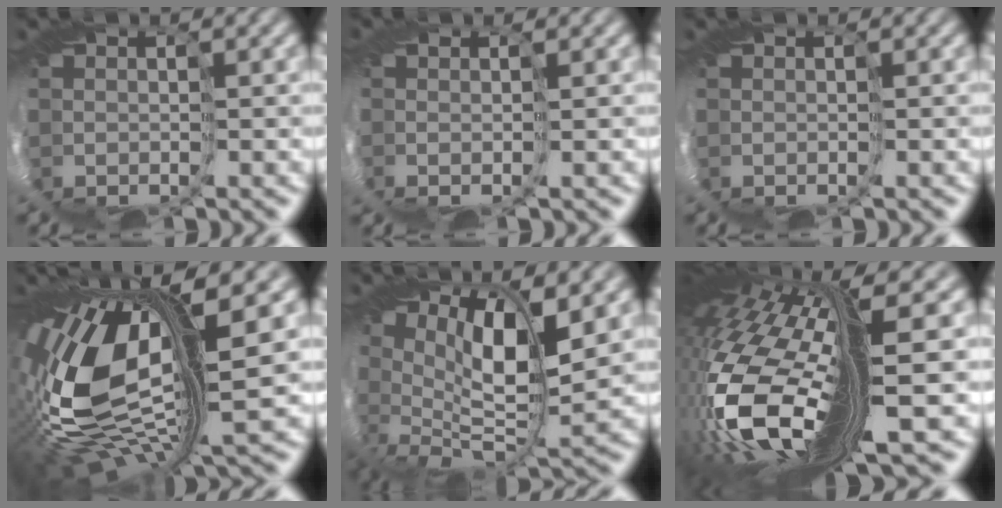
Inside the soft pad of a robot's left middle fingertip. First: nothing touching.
{"total": 1.1, "force": [0.3, -0.5, 1.0], "torque": [-0.032, 0.001, -0.004]}
{"total": 0.0}
{"total": 11.0, "force": [-0.1, 4.5, 10.1], "torque": [-0.242, -0.017, 0.004]}
{"total": 5.0, "force": [2.2, 0.8, 4.4], "torque": [-0.097, -0.006, 0.037]}
{"total": 14.6, "force": [-1.9, 4.0, 13.9], "torque": [-0.334, -0.062, -0.005]}